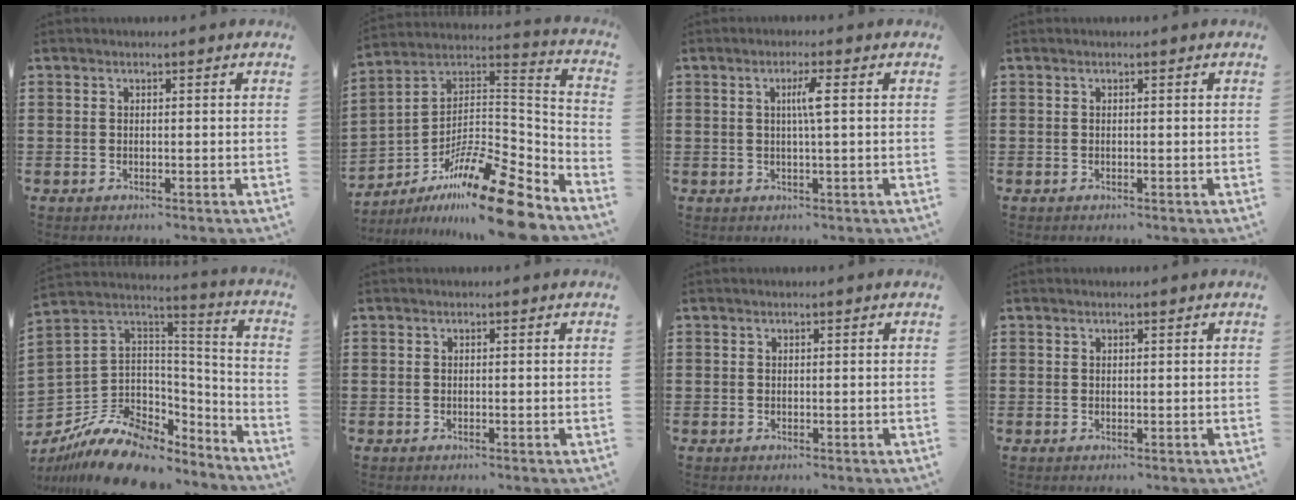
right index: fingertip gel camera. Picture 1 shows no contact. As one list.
[{"total": 16.9, "force": [-12.3, 3.1, 11.3], "torque": [-0.197, 0.039, -0.220]}, {"total": 2.9, "force": [0.4, -0.2, 2.8], "torque": [-0.055, -0.003, 0.003]}, {"total": 0.0}, {"total": 12.7, "force": [-8.7, 7.2, 5.8], "torque": [-0.130, 0.021, -0.155]}, {"total": 0.0}, {"total": 0.0}, {"total": 0.0}]